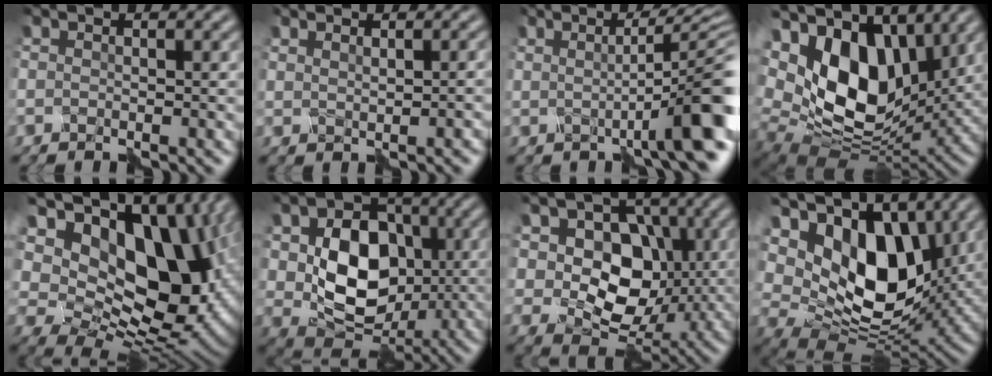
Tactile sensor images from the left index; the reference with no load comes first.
{"total": 0.6, "force": [0.5, 0.2, 0.1], "torque": [0.002, 0.005, 0.023]}
{"total": 8.4, "force": [-0.4, 1.7, 8.2], "torque": [-0.085, 0.014, -0.004]}
{"total": 12.6, "force": [3.9, 8.0, 9.0], "torque": [-0.175, 0.007, 0.069]}
{"total": 15.7, "force": [4.2, 10.2, 11.2], "torque": [-0.177, 0.012, 0.092]}
{"total": 8.6, "force": [0.4, 6.8, 5.3], "torque": [-0.102, -0.005, 0.021]}
{"total": 8.3, "force": [1.4, 6.7, 4.7], "torque": [-0.072, 0.006, 0.023]}
{"total": 12.2, "force": [4.4, 7.7, 8.4], "torque": [-0.146, 0.002, 0.077]}